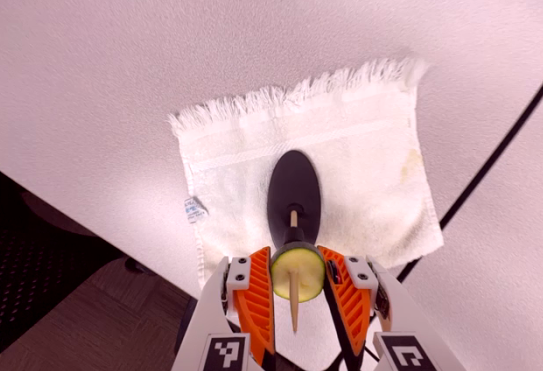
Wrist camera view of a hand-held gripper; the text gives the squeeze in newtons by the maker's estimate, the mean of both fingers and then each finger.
{"total": 9.9, "left": 9.8, "right": 10.0}